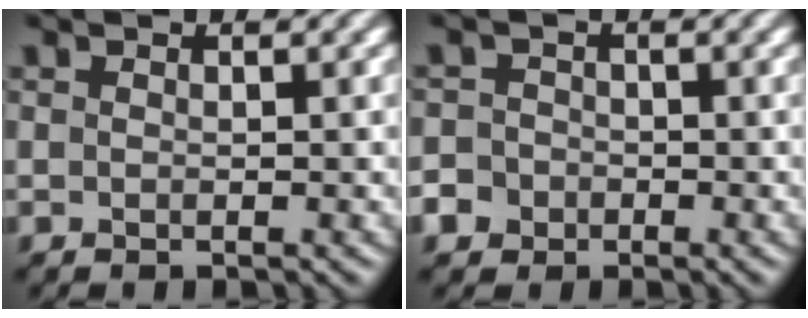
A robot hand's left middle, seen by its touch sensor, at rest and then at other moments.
{"total": 3.4, "force": [-1.6, 2.9, 0.7], "torque": [-0.002, 0.001, -0.041]}